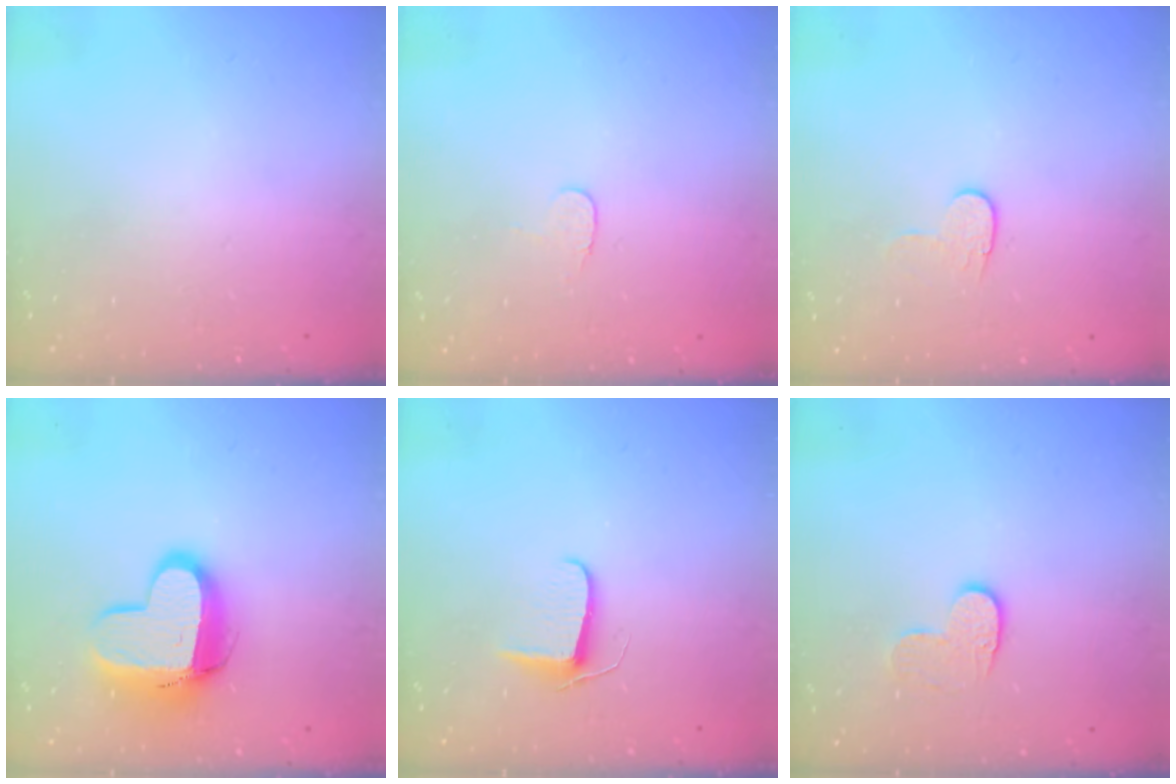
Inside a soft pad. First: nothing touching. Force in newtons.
{"total": 4.3, "press": 4.3, "slide": 0.3}
{"total": 6.2, "press": 6.2, "slide": 0.5}
{"total": 13.0, "press": 13.0, "slide": 1.2}
{"total": 6.3, "press": 6.2, "slide": 0.5}
{"total": 6.7, "press": 6.7, "slide": 0.5}